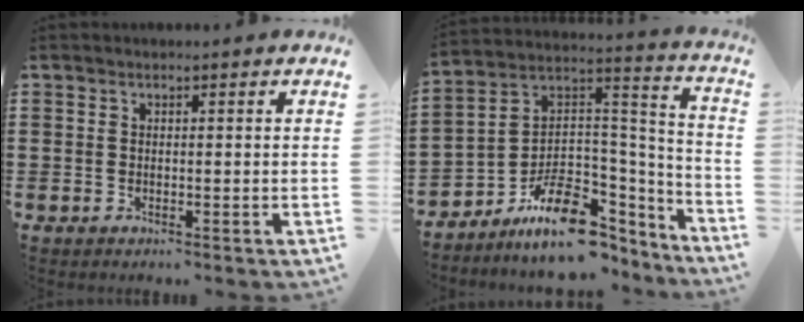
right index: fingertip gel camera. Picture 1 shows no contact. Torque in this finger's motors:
{"motor_torque": [0.23, -0.18, -0.20, -0.21]}